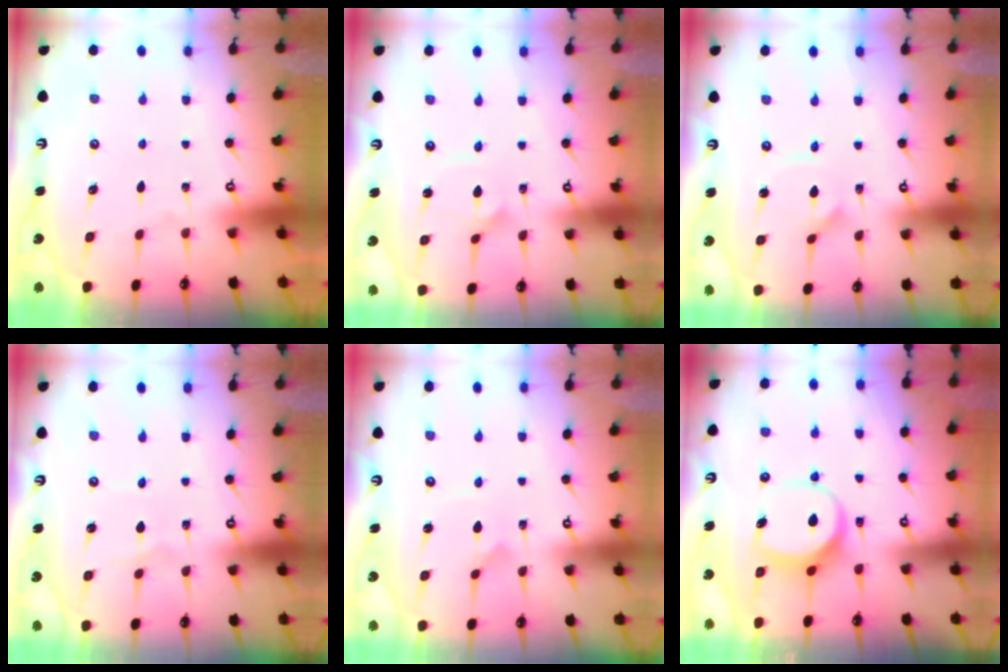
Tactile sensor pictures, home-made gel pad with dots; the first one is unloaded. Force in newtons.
{"total": 2.1, "press": 2.1, "slide": 0.1}
{"total": 3.2, "press": 3.2, "slide": 0.3}
{"total": 1.1, "press": 1.1, "slide": 0.0}
{"total": 2.9, "press": 2.8, "slide": 0.3}
{"total": 7.0, "press": 7.0, "slide": 0.6}